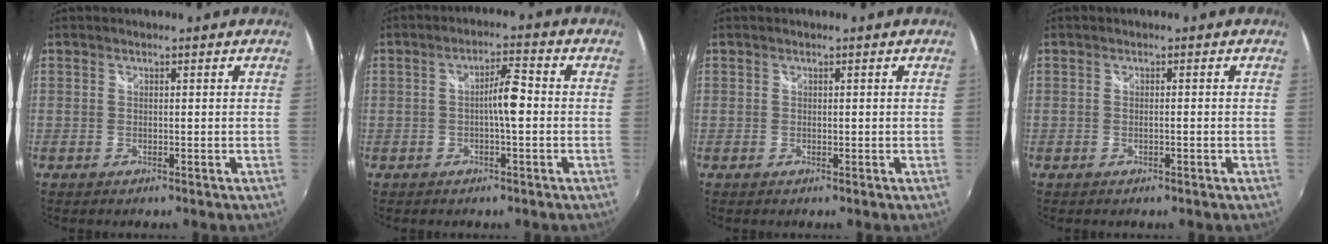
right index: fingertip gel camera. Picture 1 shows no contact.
{"total": 4.7, "force": [-0.6, 0.5, 4.6], "torque": [-0.077, 0.009, -0.010]}
{"total": 0.0}
{"total": 0.7, "force": [-0.4, 0.1, 0.6], "torque": [-0.009, 0.001, -0.007]}